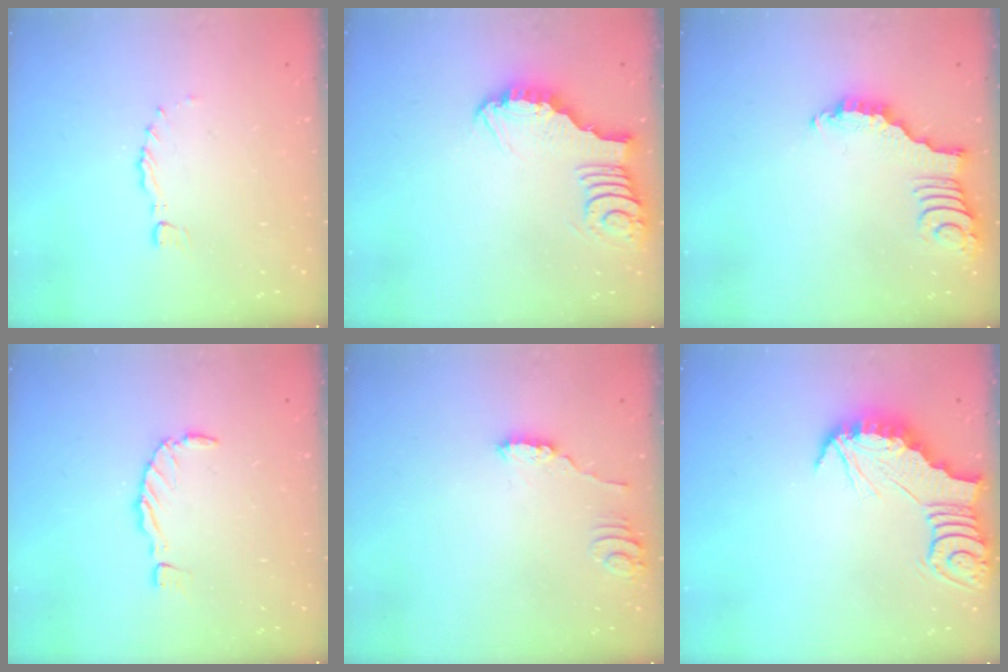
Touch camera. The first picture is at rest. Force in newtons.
{"total": 4.3, "press": 4.2, "slide": 0.3}
{"total": 2.8, "press": 2.7, "slide": 0.4}
{"total": 0.0}
{"total": 1.6, "press": 1.5, "slide": 0.1}
{"total": 2.5, "press": 2.5, "slide": 0.2}